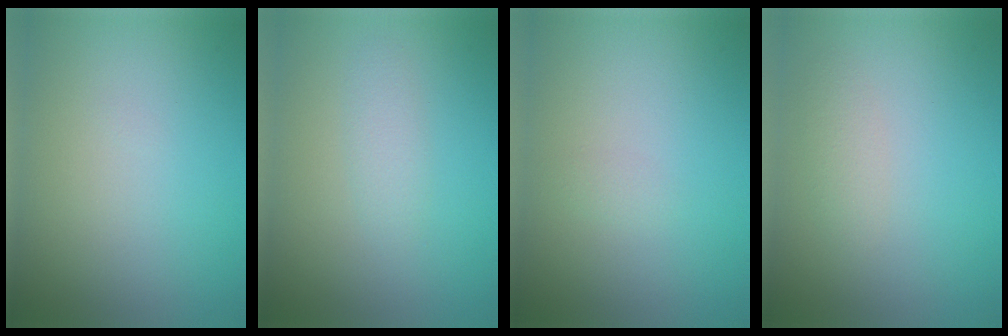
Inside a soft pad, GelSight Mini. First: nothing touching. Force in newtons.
{"total": 1.4, "press": 1.4, "slide": 0.0}
{"total": 0.5, "press": 0.5, "slide": 0.0}
{"total": 1.2, "press": 1.2, "slide": 0.0}